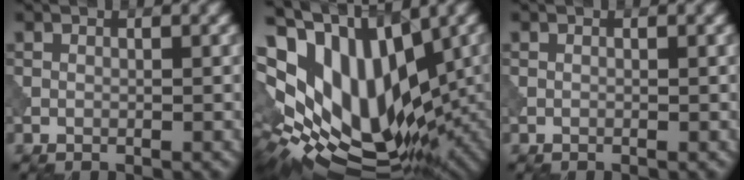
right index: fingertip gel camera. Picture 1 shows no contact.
{"total": 17.6, "force": [3.5, 10.0, 14.0], "torque": [-0.226, -0.009, 0.105]}
{"total": 0.0}